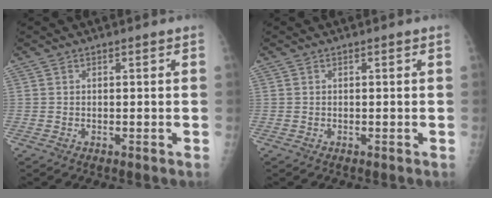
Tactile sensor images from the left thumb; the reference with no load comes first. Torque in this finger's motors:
{"motor_torque": [0.00, 0.00, -0.02, -0.01, 0.00]}